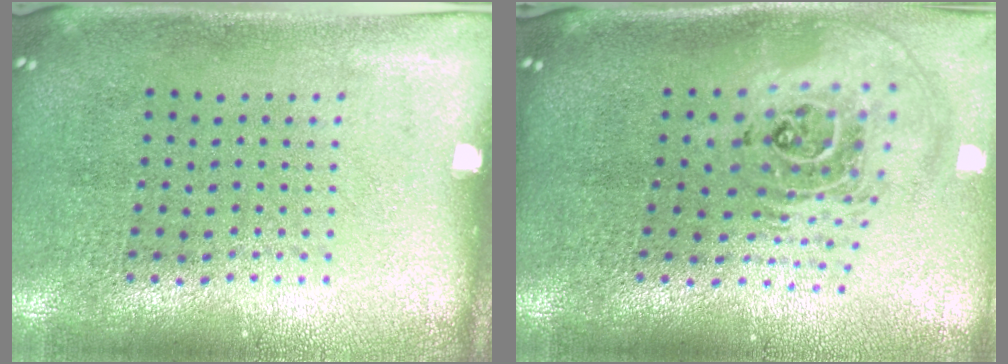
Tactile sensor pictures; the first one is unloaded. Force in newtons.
{"total": 2.5, "press": 1.8, "slide": 1.7}